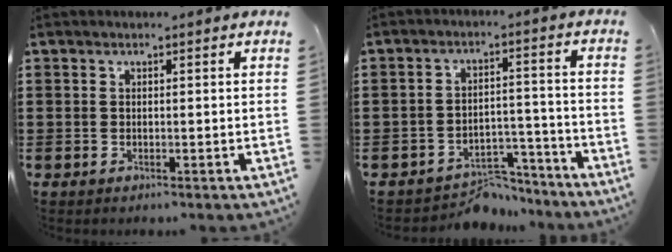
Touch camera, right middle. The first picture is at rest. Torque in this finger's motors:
{"motor_torque": [-0.44, -0.06, -0.17, -0.05]}